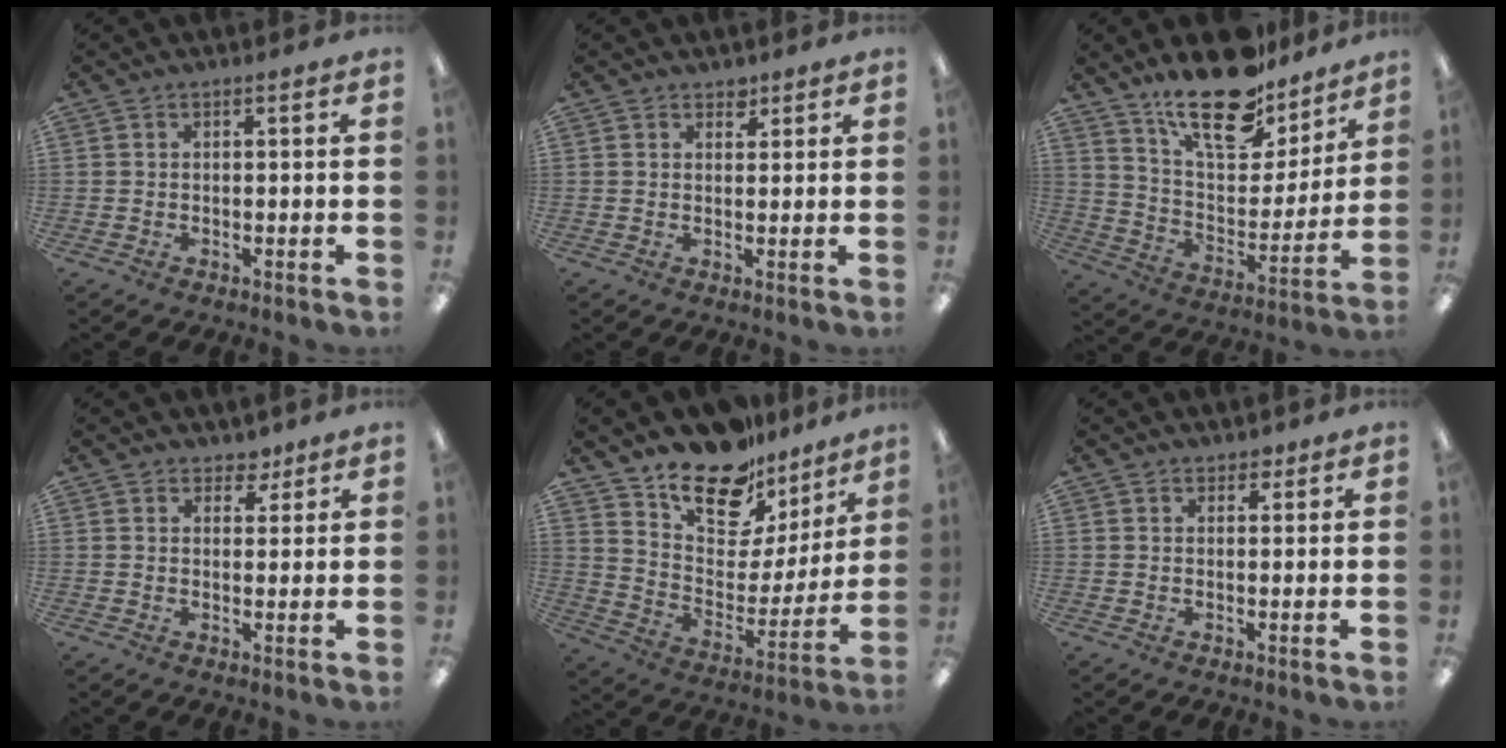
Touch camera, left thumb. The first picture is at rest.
{"total": 2.2, "force": [1.7, 1.3, 0.4], "torque": [0.006, -0.006, 0.028]}
{"total": 20.9, "force": [16.4, 8.2, 10.0], "torque": [-0.166, -0.107, 0.285]}
{"total": 3.8, "force": [2.7, 2.5, 0.9], "torque": [0.000, -0.013, 0.046]}
{"total": 17.6, "force": [14.1, 8.6, 6.3], "torque": [-0.119, -0.107, 0.255]}
{"total": 1.5, "force": [1.2, 0.9, 0.2], "torque": [0.005, -0.003, 0.020]}